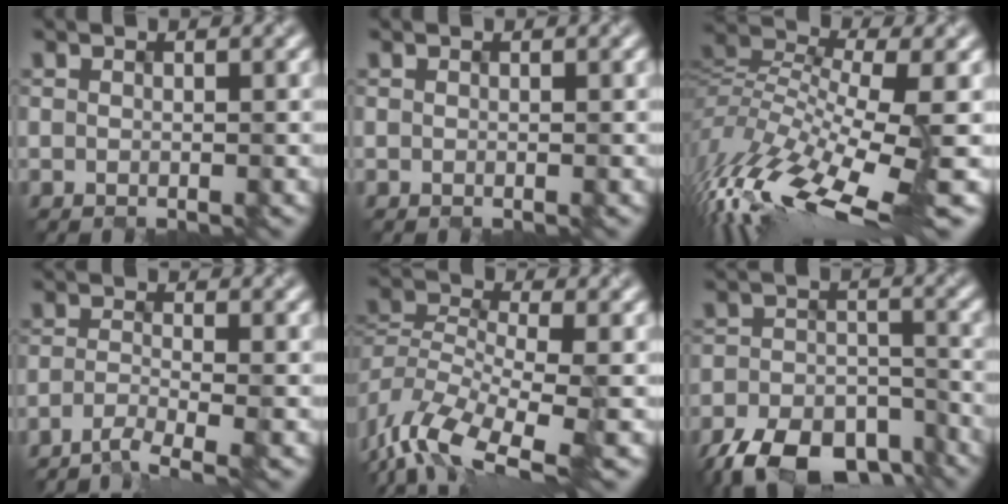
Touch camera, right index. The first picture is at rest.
{"total": 0.0}
{"total": 11.7, "force": [-3.5, 3.9, 10.4], "torque": [-0.216, 0.004, -0.049]}
{"total": 3.0, "force": [-2.5, 0.2, 1.7], "torque": [-0.031, -0.003, -0.054]}
{"total": 8.6, "force": [-5.1, 3.9, 5.7], "torque": [-0.116, -0.015, -0.098]}
{"total": 9.9, "force": [-7.9, 4.3, 4.2], "torque": [-0.079, -0.020, -0.123]}